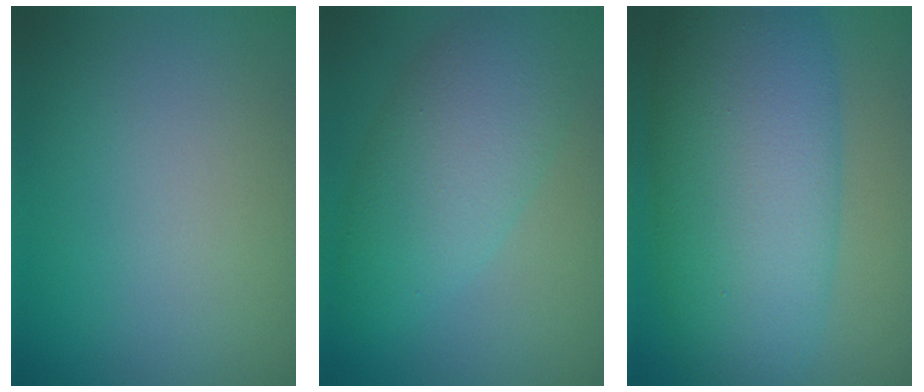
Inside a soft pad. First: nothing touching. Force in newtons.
{"total": 6.4, "press": 6.4, "slide": 0.2}
{"total": 12.5, "press": 12.5, "slide": 0.2}